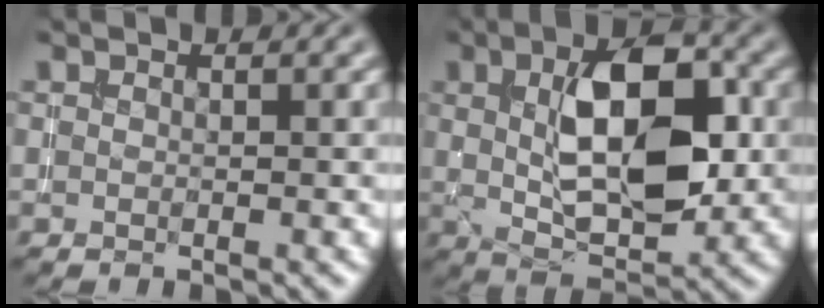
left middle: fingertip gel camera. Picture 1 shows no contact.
{"total": 9.5, "force": [1.5, 4.5, 8.3], "torque": [-0.136, 0.010, 0.023]}